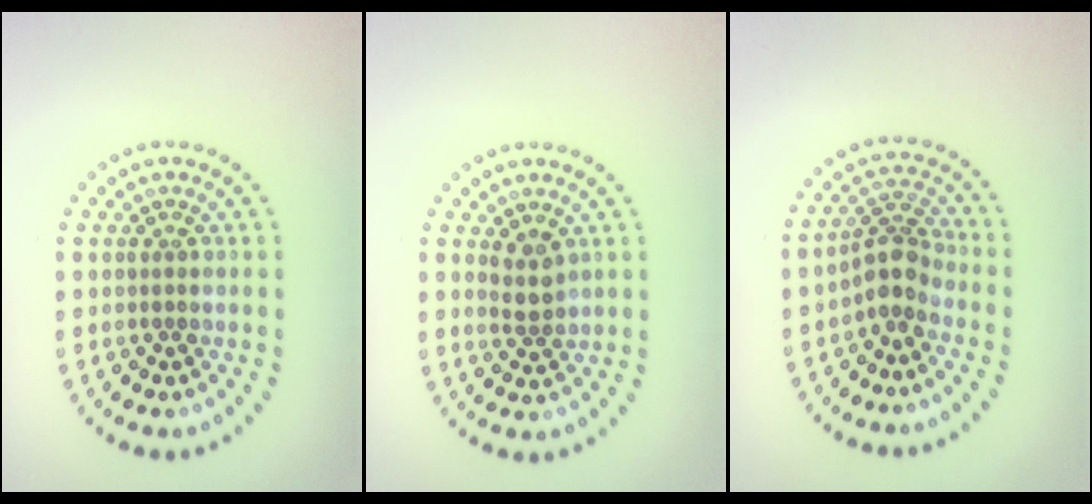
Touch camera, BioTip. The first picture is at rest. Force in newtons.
{"total": 1.7, "press": 1.4, "slide": 1.0}
{"total": 3.0, "press": 2.2, "slide": 1.9}